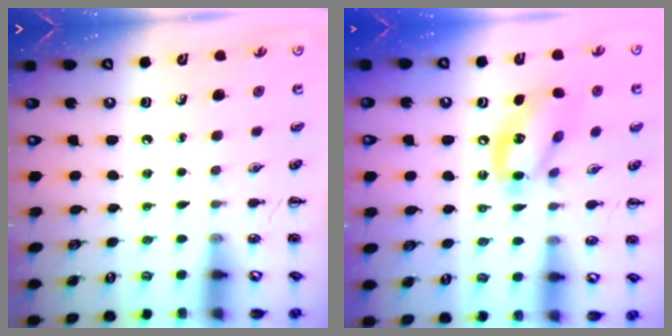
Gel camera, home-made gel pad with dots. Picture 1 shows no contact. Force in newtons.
{"total": 14.0, "press": 13.7, "slide": 3.0}